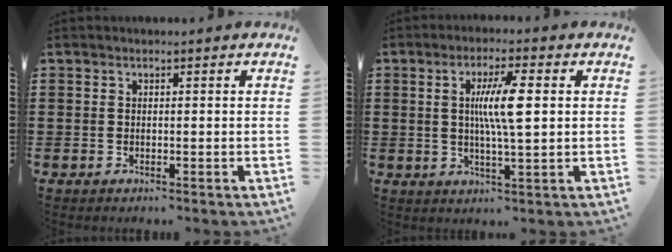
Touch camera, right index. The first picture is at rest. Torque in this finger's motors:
{"motor_torque": [0.95, 0.14, 0.36, 0.20]}